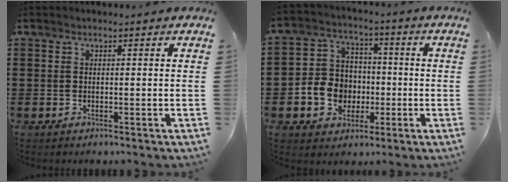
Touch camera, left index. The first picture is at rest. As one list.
[{"total": 7.7, "force": [-1.7, 7.0, 2.6], "torque": [-0.081, 0.022, -0.030]}]